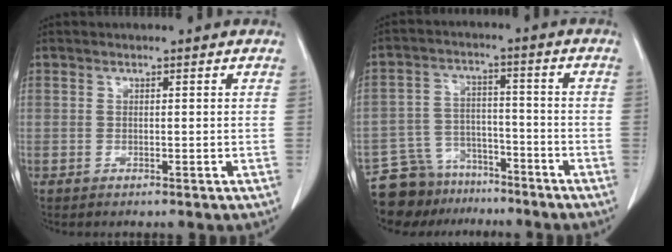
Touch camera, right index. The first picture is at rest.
{"total": 9.5, "force": [-8.0, 5.1, 0.7], "torque": [-0.017, 0.030, -0.131]}